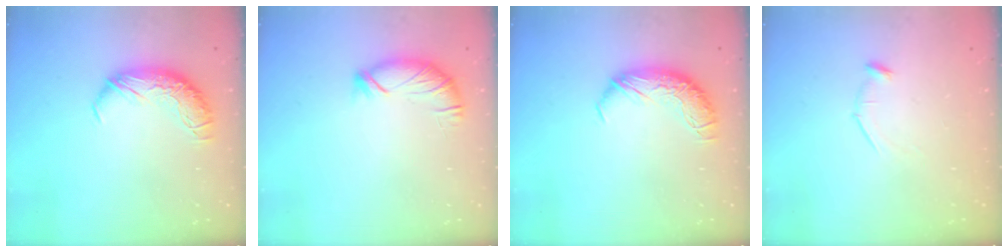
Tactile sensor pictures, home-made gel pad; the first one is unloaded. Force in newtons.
{"total": 4.0, "press": 3.9, "slide": 0.8}
{"total": 0.0}
{"total": 8.2, "press": 8.2, "slide": 0.9}